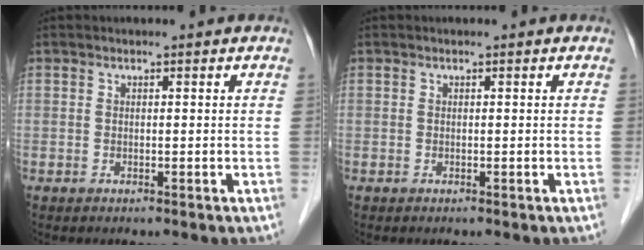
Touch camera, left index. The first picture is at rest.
{"total": 0.0}